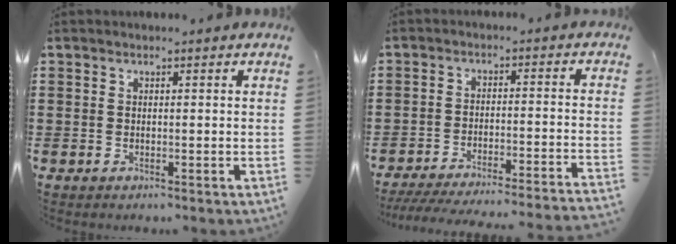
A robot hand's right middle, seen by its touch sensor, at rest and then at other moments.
{"total": 5.3, "force": [-5.0, -0.4, 1.8], "torque": [-0.034, -0.015, -0.100]}